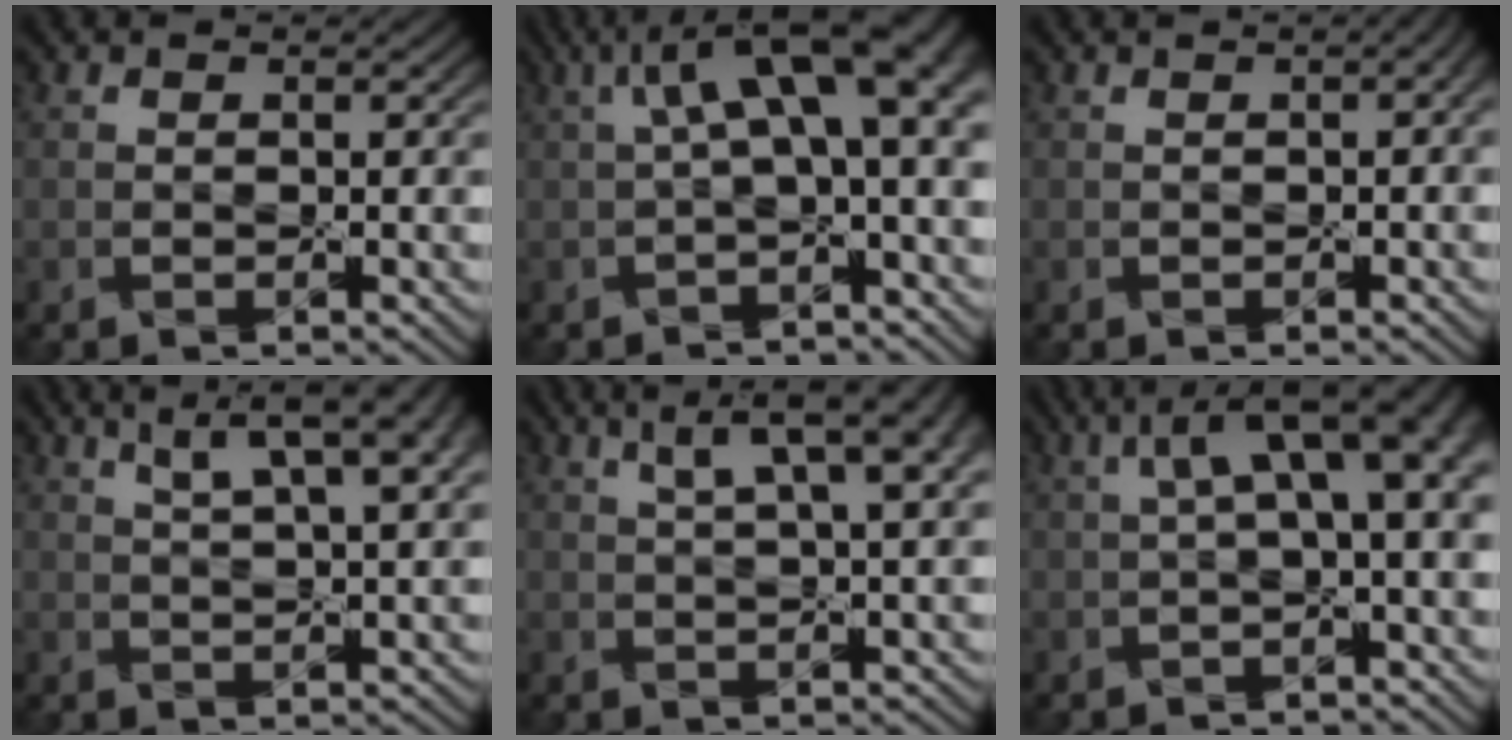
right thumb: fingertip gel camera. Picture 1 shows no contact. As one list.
[{"total": 9.6, "force": [1.7, 3.3, 8.8], "torque": [-0.146, 0.014, 0.028]}, {"total": 1.9, "force": [0.3, 0.7, 1.7], "torque": [-0.026, 0.002, 0.007]}, {"total": 9.1, "force": [5.0, 2.2, 7.3], "torque": [-0.109, 0.023, 0.073]}, {"total": 8.4, "force": [4.0, 1.9, 7.1], "torque": [-0.100, 0.029, 0.060]}, {"total": 7.6, "force": [1.4, 2.3, 7.1], "torque": [-0.116, 0.018, 0.022]}]